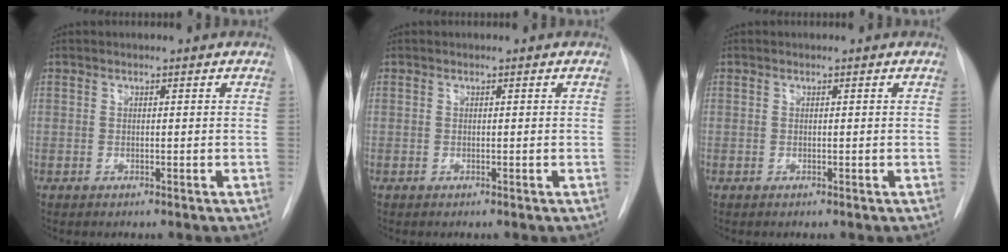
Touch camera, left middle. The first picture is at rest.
{"total": 0.0}
{"total": 0.0}